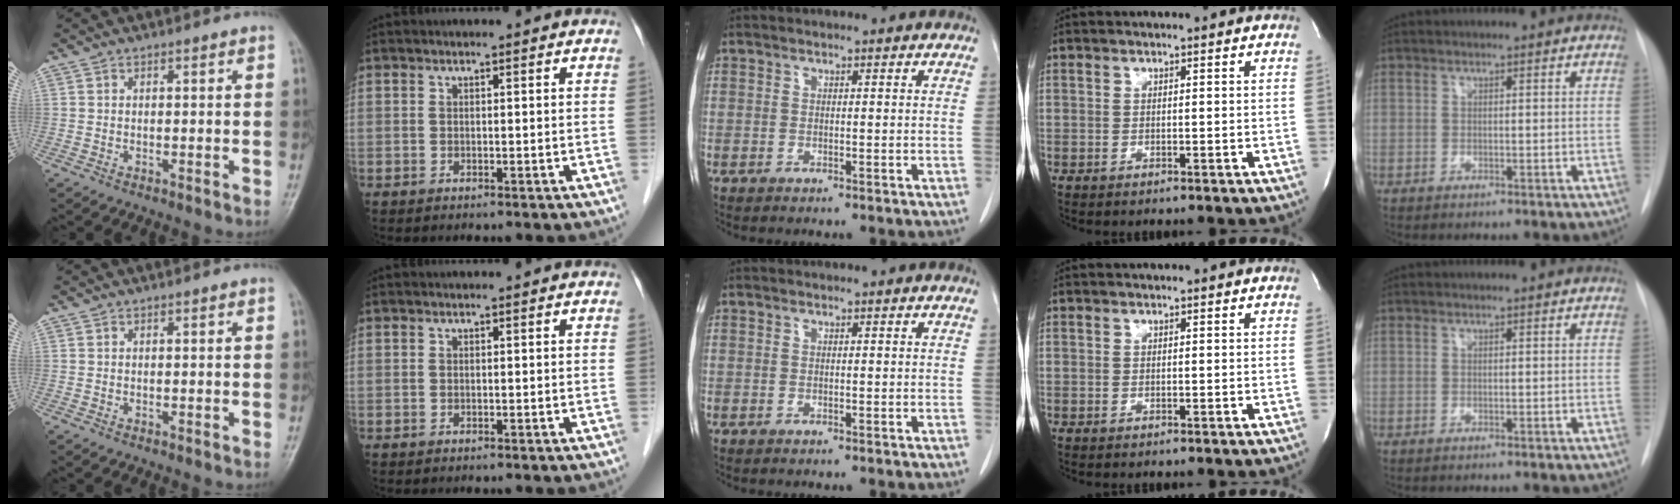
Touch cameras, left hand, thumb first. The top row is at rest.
{}